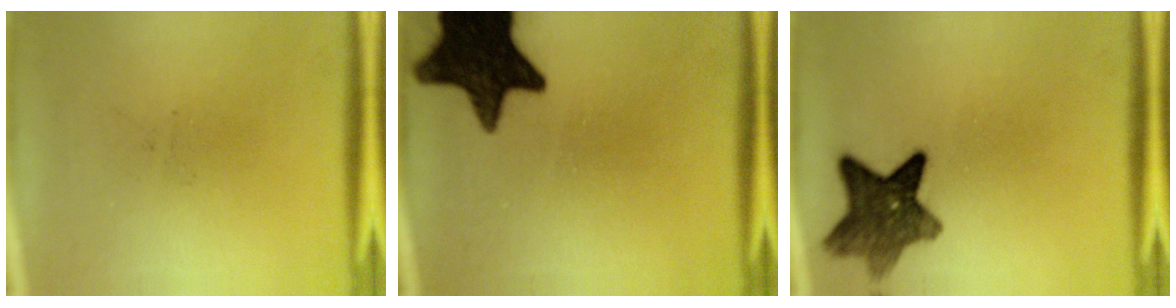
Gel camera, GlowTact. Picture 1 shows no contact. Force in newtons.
{"total": 17.6}
{"total": 9.0}